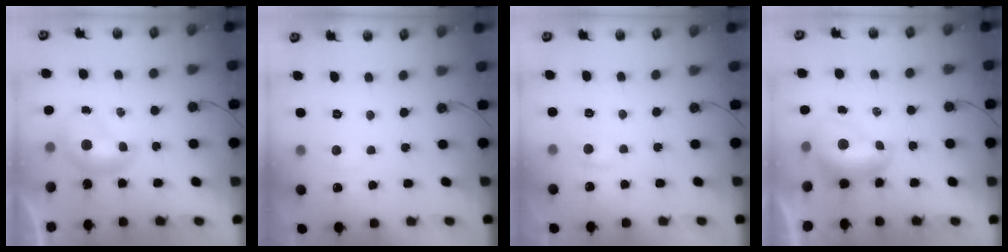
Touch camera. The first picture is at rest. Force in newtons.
{"total": 2.4, "press": 2.3, "slide": 0.5}
{"total": 0.6, "press": 0.3, "slide": 0.6}
{"total": 1.1, "press": 1.0, "slide": 0.4}